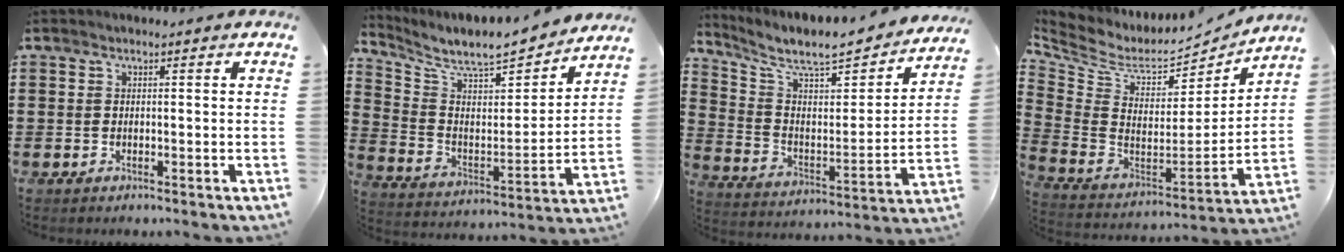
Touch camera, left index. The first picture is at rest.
{"total": 7.6, "force": [7.1, 1.1, 2.5], "torque": [-0.078, -0.062, 0.115]}
{"total": 7.3, "force": [6.3, 1.3, 3.4], "torque": [-0.099, -0.051, 0.103]}
{"total": 6.1, "force": [4.8, 2.8, 2.5], "torque": [-0.082, -0.047, 0.080]}